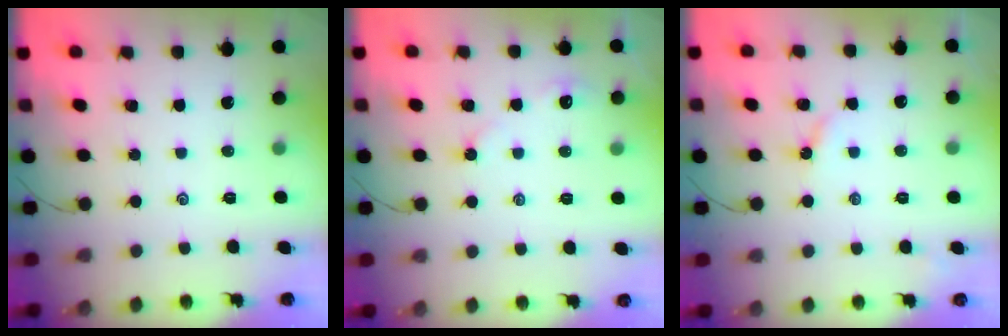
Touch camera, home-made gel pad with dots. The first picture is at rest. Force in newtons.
{"total": 3.6, "press": 3.5, "slide": 0.6}
{"total": 2.7, "press": 2.7, "slide": 0.4}